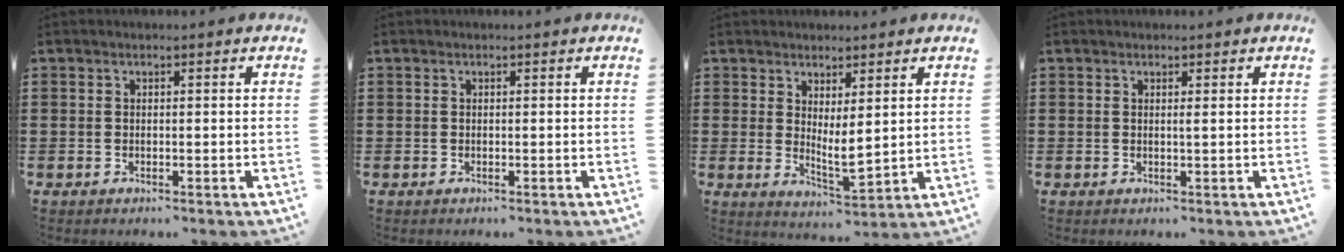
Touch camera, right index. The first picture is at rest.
{"total": 0.0}
{"total": 4.0, "force": [1.3, 1.1, 3.7], "torque": [-0.071, -0.010, 0.026]}
{"total": 0.6, "force": [0.2, -0.1, 0.5], "torque": [-0.011, -0.003, 0.004]}